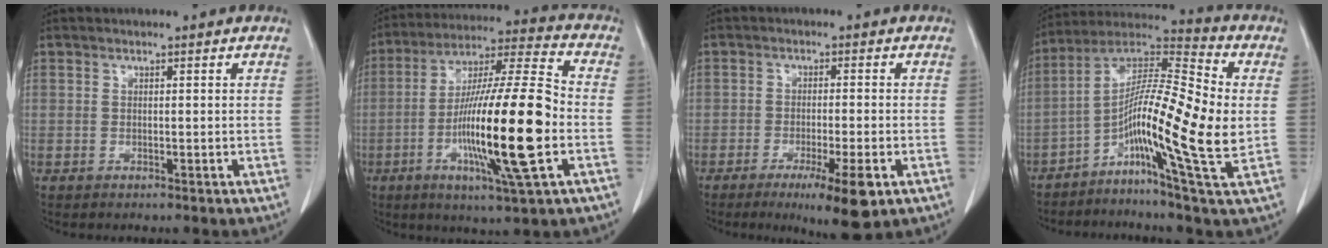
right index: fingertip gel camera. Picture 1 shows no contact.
{"total": 19.7, "force": [-4.5, 0.7, 19.1], "torque": [-0.353, -0.009, -0.080]}
{"total": 8.0, "force": [-4.1, 1.1, 6.8], "torque": [-0.104, -0.017, -0.058]}
{"total": 17.0, "force": [-2.5, 0.7, 16.8], "torque": [-0.309, 0.010, -0.060]}